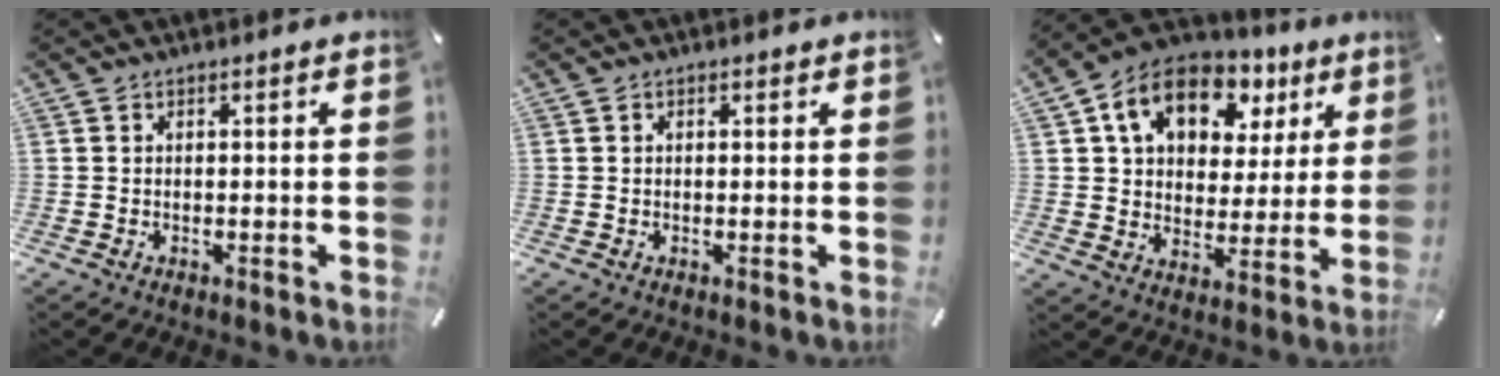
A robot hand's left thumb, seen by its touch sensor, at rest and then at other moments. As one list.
[{"total": 0.5, "force": [0.1, 0.4, 0.3], "torque": [-0.005, 0.003, 0.002]}, {"total": 14.1, "force": [7.3, 9.9, 6.9], "torque": [-0.128, -0.023, 0.134]}]